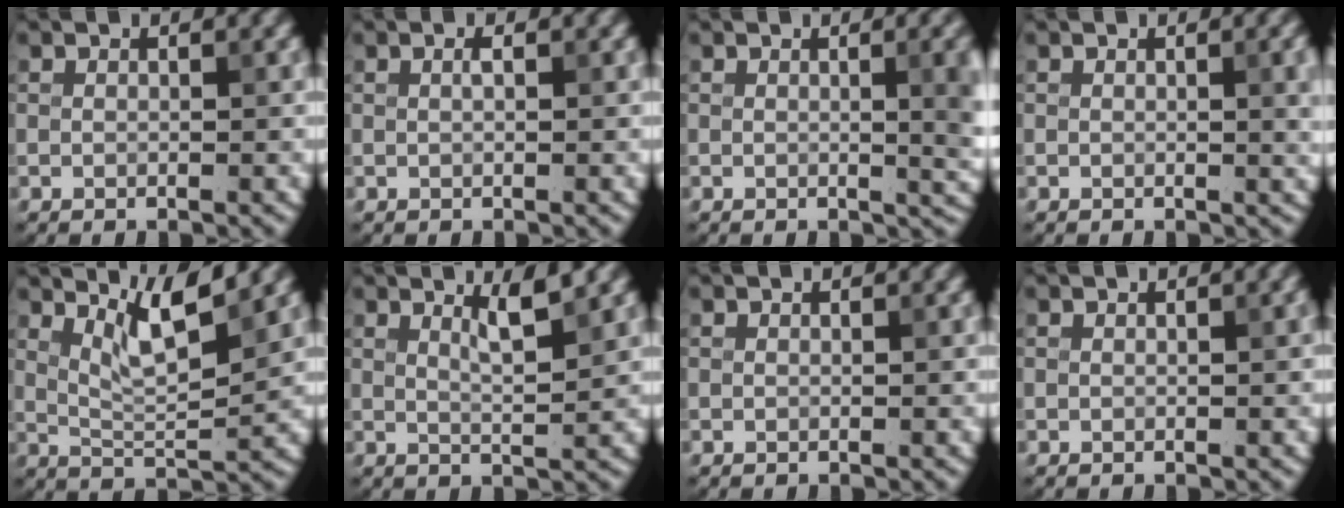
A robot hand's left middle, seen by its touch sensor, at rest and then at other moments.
{"total": 0.6, "force": [0.2, 0.1, 0.5], "torque": [-0.012, 0.004, 0.003]}
{"total": 5.3, "force": [0.3, 1.8, 4.9], "torque": [-0.044, 0.006, 0.002]}
{"total": 3.1, "force": [0.4, 1.0, 2.9], "torque": [-0.029, 0.003, 0.002]}
{"total": 4.5, "force": [2.7, 0.7, 3.4], "torque": [-0.068, -0.006, 0.054]}
{"total": 2.6, "force": [1.5, 0.4, 2.0], "torque": [-0.028, 0.000, 0.025]}
{"total": 0.0}
{"total": 0.5, "force": [0.1, 0.1, 0.5], "torque": [-0.006, 0.004, 0.000]}